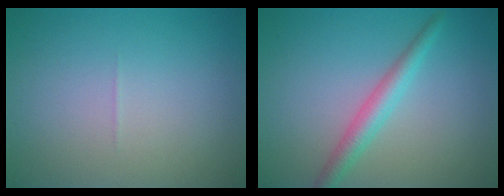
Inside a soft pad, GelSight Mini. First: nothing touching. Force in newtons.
{"total": 2.7, "press": 2.7, "slide": 0.1}